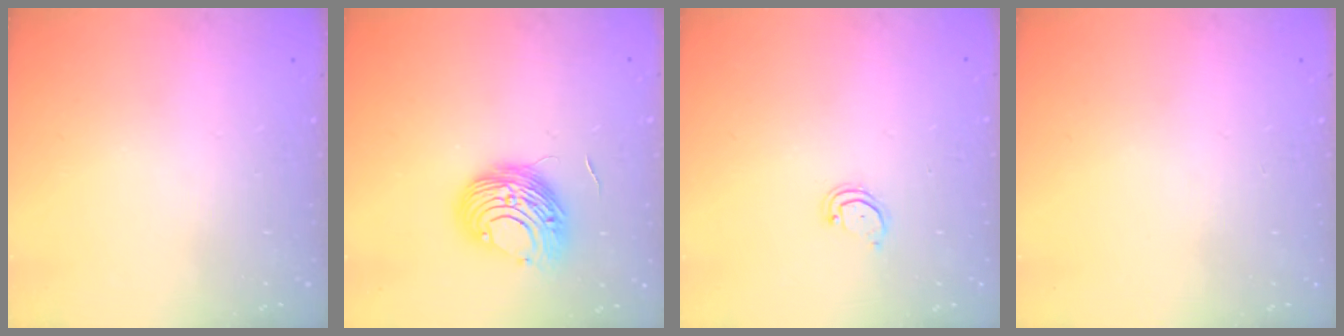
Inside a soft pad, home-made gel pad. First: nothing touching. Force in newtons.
{"total": 9.9, "press": 9.9, "slide": 0.9}
{"total": 2.5, "press": 2.5, "slide": 0.2}
{"total": 0.0}